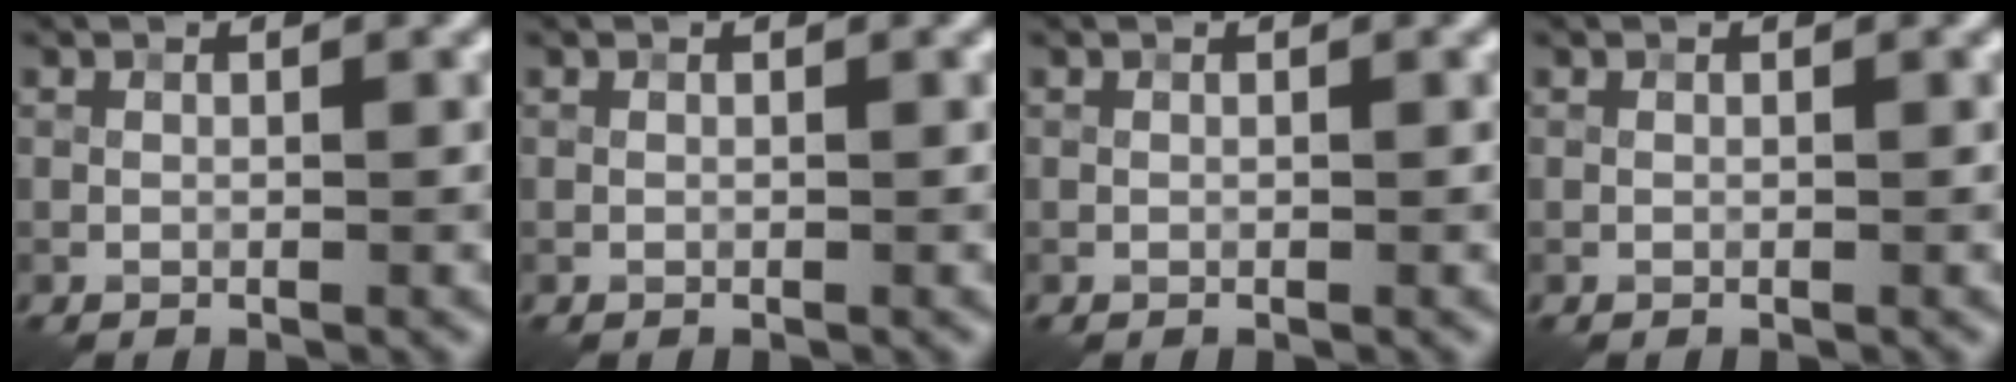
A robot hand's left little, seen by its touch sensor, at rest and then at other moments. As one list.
[{"total": 0.0}, {"total": 0.0}, {"total": 0.0}]